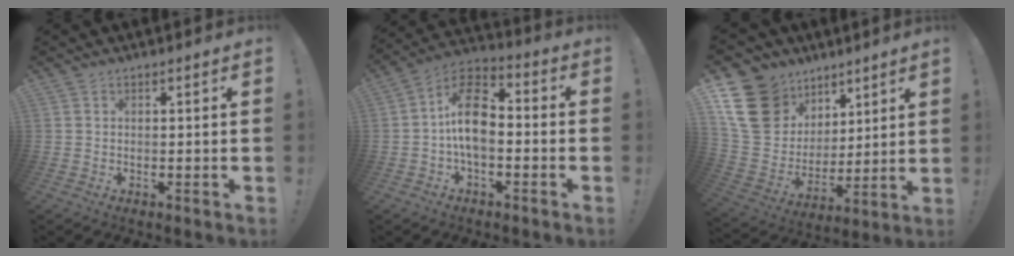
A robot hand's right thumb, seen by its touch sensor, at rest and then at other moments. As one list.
[{"total": 13.3, "force": [-0.7, 8.4, 10.3], "torque": [-0.183, 0.018, -0.012]}, {"total": 19.6, "force": [9.7, 15.3, 7.6], "torque": [-0.130, -0.055, 0.212]}]